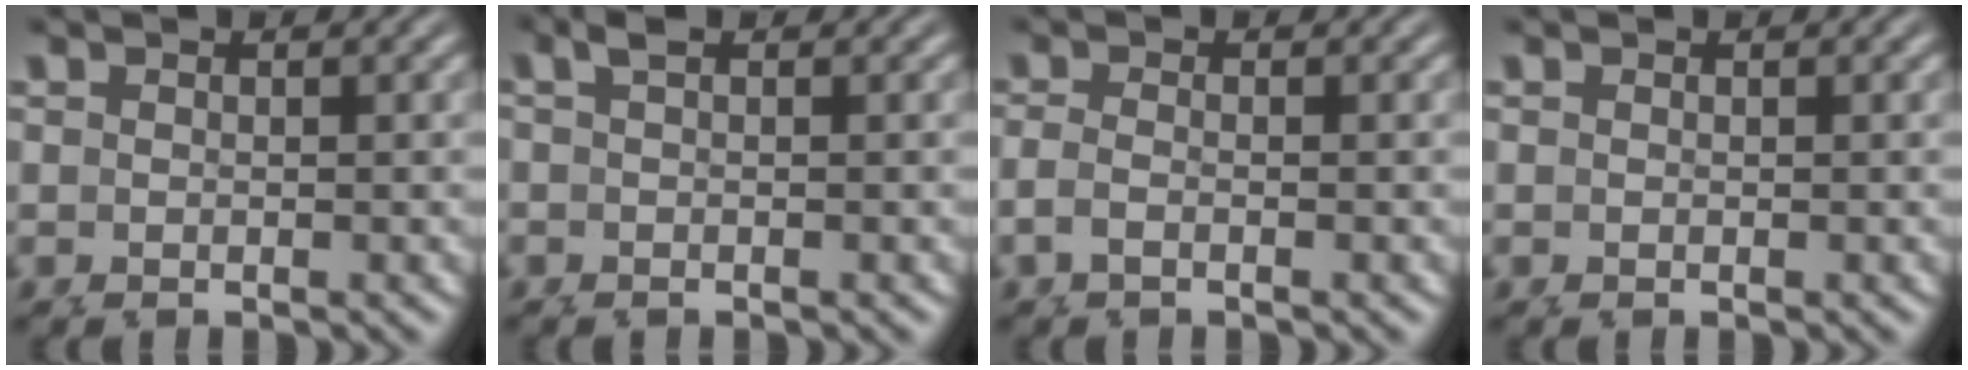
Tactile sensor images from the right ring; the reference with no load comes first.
{"total": 1.2, "force": [0.4, -0.3, 1.1], "torque": [-0.019, 0.007, 0.002]}
{"total": 1.3, "force": [-0.5, 0.4, 1.1], "torque": [-0.035, -0.009, -0.003]}
{"total": 0.0}